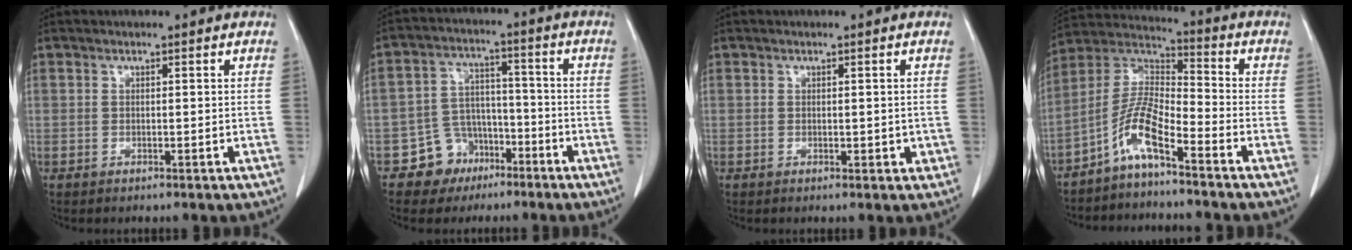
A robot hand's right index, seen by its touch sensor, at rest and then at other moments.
{"total": 7.4, "force": [-4.3, 5.9, 0.9], "torque": [-0.009, 0.017, -0.066]}
{"total": 1.6, "force": [-0.1, 0.9, 1.3], "torque": [-0.015, -0.001, 0.003]}
{"total": 8.2, "force": [-5.3, 1.0, 6.2], "torque": [-0.135, 0.013, -0.111]}